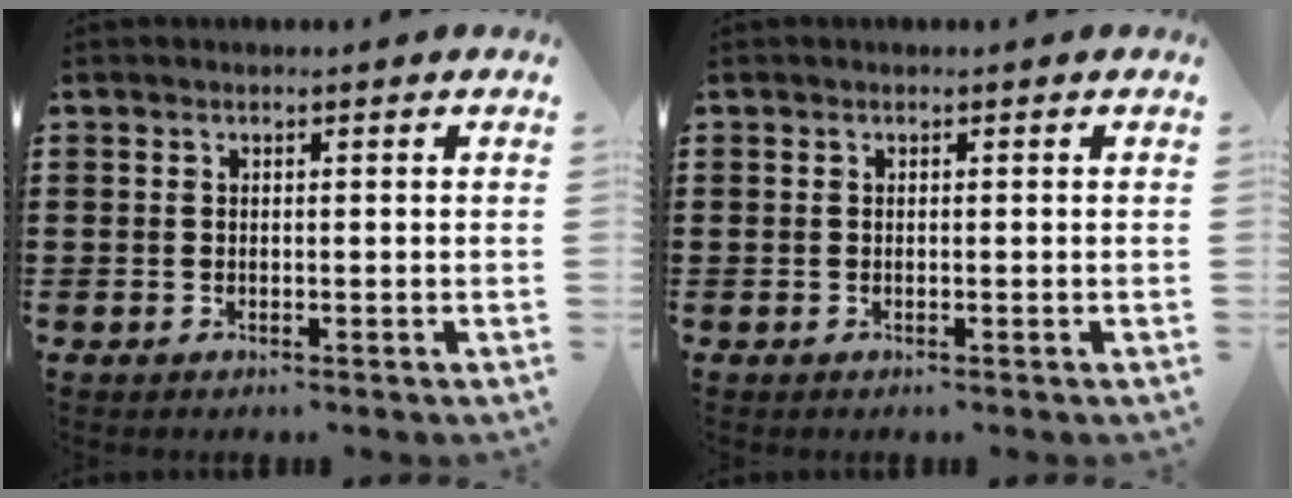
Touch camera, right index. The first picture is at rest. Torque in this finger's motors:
{"motor_torque": [0.08, 0.07, 0.00, 0.00]}